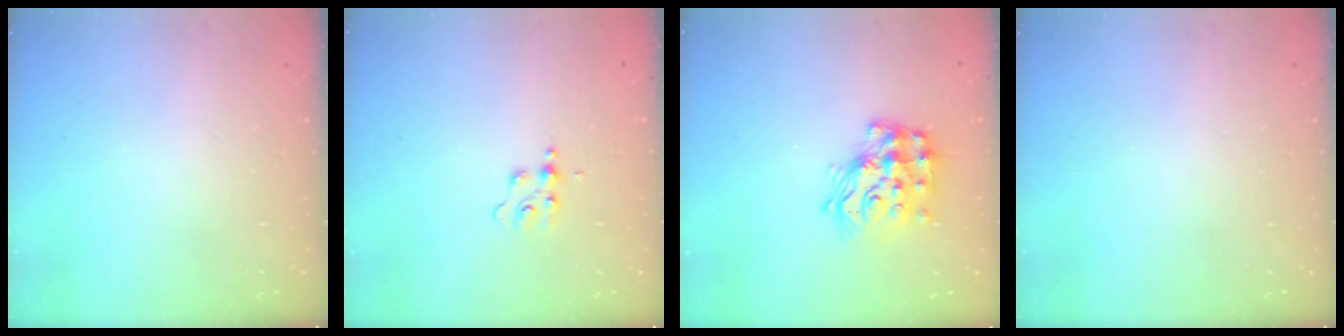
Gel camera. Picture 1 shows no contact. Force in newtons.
{"total": 5.7, "press": 5.7, "slide": 0.1}
{"total": 13.2, "press": 13.2, "slide": 1.0}
{"total": 0.0}